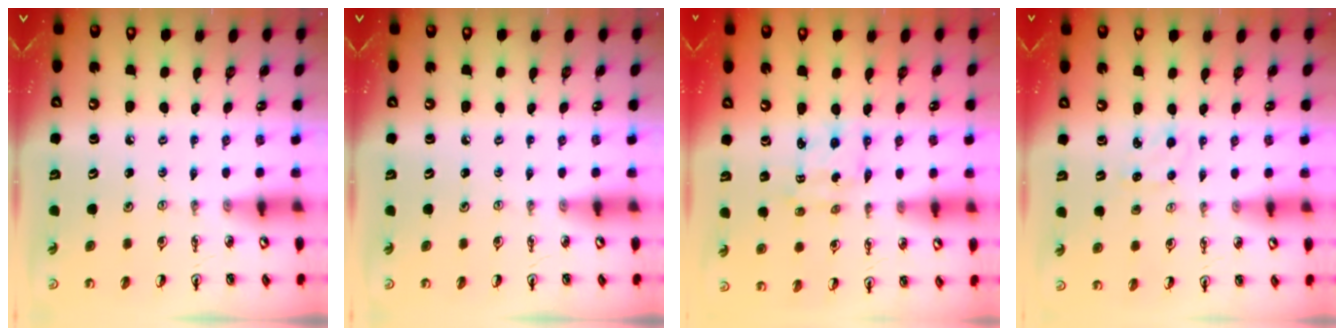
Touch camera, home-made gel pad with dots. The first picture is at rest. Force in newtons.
{"total": 0.0}
{"total": 2.6, "press": 2.6, "slide": 0.1}
{"total": 4.2, "press": 4.2, "slide": 0.5}